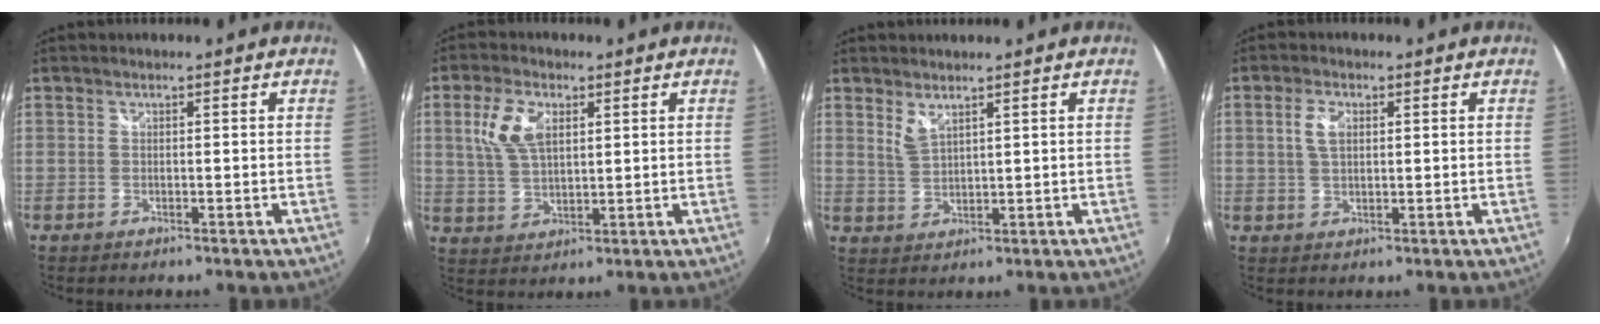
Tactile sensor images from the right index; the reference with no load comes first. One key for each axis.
{"total": 8.2, "fx": 2.7, "fy": 4.5, "fz": 6.3, "tx": -0.130, "ty": 0.010, "tz": 0.057}
{"total": 2.7, "fx": 2.1, "fy": 0.7, "fz": 1.6, "tx": -0.032, "ty": -0.003, "tz": 0.038}
{"total": 3.8, "fx": 0.9, "fy": 2.2, "fz": 2.9, "tx": -0.057, "ty": 0.006, "tz": 0.018}